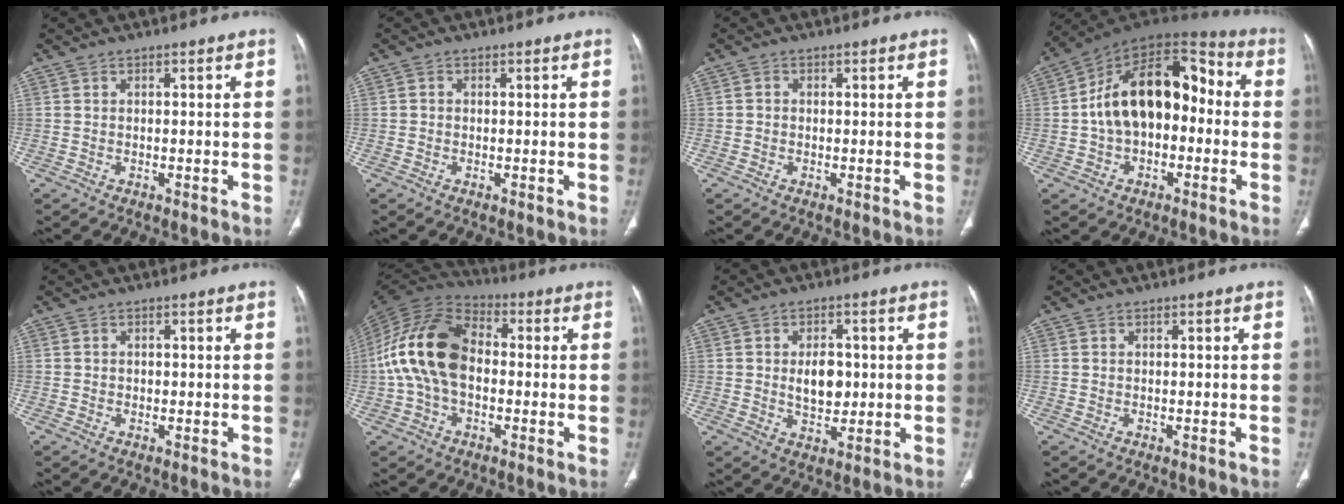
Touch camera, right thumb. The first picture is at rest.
{"total": 0.6, "force": [-0.1, 0.6, 0.2], "torque": [-0.001, 0.002, -0.002]}
{"total": 0.8, "force": [-0.1, 0.8, 0.3], "torque": [-0.001, 0.002, -0.003]}
{"total": 18.5, "force": [-0.6, 11.6, 14.4], "torque": [-0.205, 0.054, -0.021]}
{"total": 0.6, "force": [-0.1, 0.5, 0.2], "torque": [-0.001, 0.002, -0.002]}
{"total": 16.0, "force": [-0.6, 10.3, 12.2], "torque": [-0.238, 0.036, -0.021]}
{"total": 6.5, "force": [0.3, 4.3, 4.9], "torque": [-0.058, -0.003, 0.011]}
{"total": 0.0}